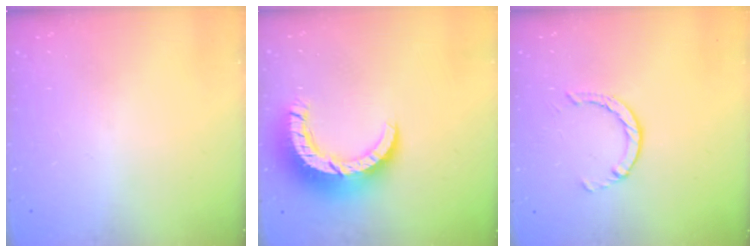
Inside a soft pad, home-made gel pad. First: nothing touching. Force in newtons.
{"total": 12.0, "press": 12.0, "slide": 1.2}
{"total": 2.4, "press": 2.4, "slide": 0.4}